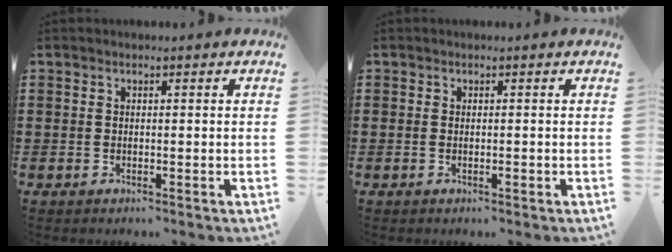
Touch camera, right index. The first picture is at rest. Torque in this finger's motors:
{"motor_torque": [-0.29, -0.14, 0.05, -0.01]}